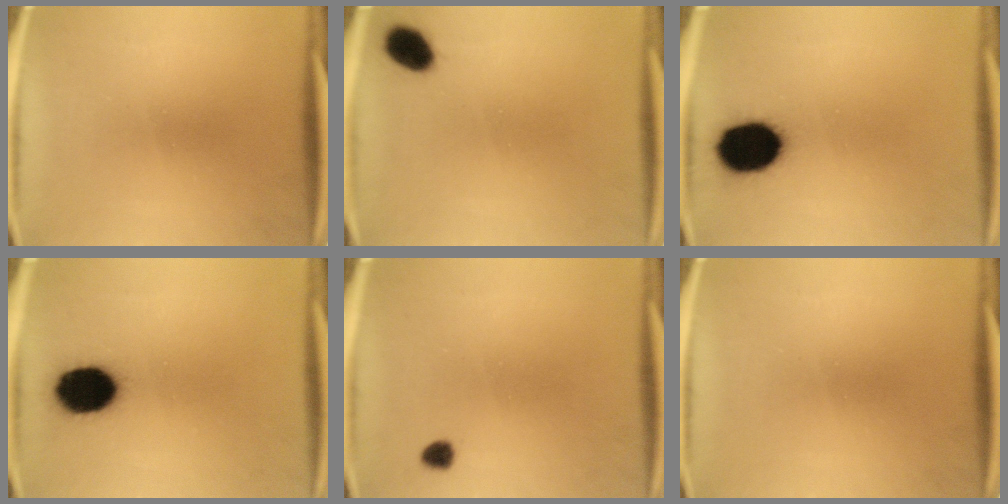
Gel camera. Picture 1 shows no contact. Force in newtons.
{"total": 5.4}
{"total": 14.4}
{"total": 13.0}
{"total": 1.7}
{"total": 0.0}